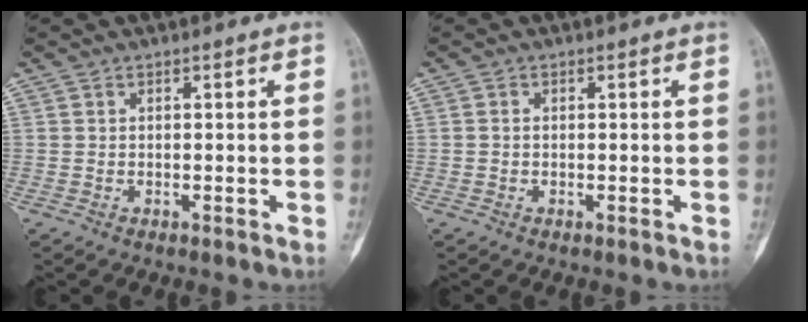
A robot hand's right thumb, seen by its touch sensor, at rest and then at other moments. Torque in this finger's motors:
{"motor_torque": [-0.34, 0.23, -0.16, -0.18, -0.06]}